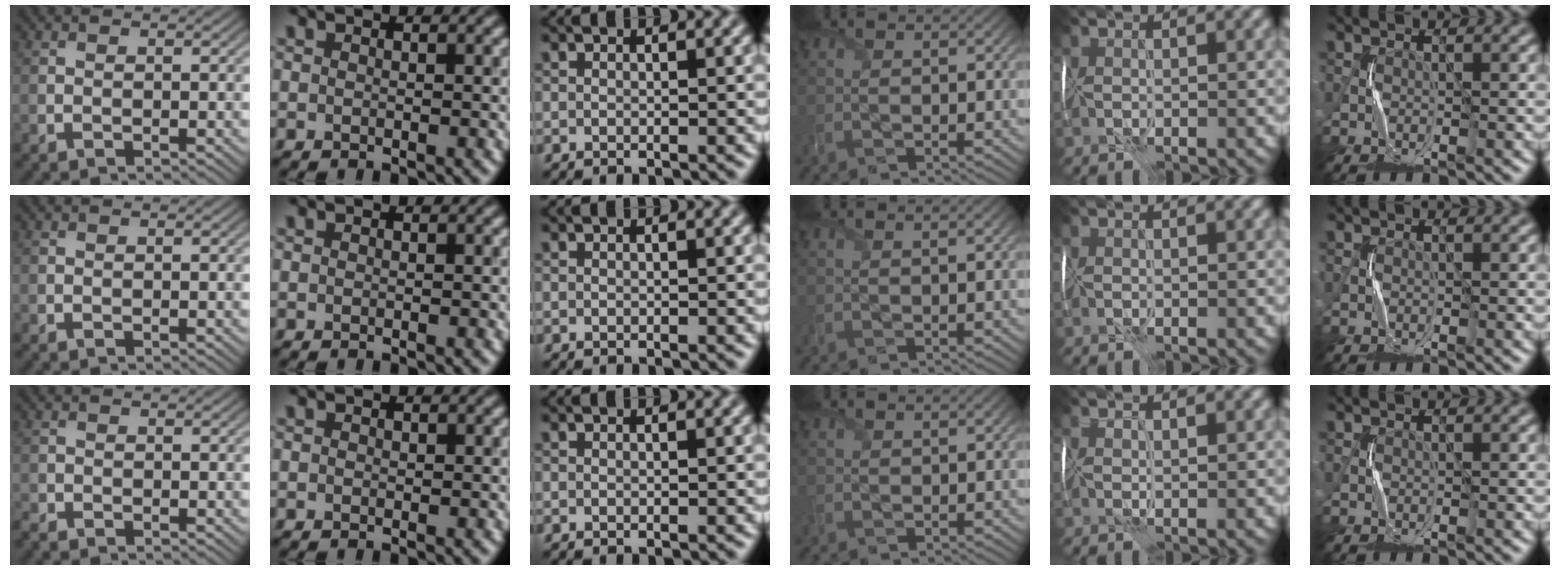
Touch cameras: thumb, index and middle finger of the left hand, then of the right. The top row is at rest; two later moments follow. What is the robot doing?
{"motion": "wrap", "object": "plastic wrap"}